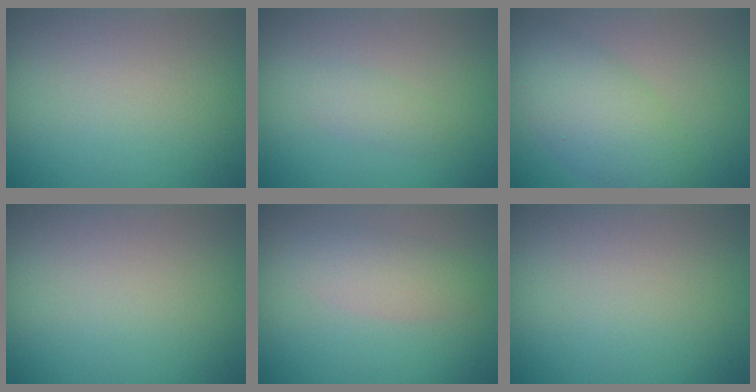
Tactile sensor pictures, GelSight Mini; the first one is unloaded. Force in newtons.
{"total": 1.3, "press": 1.3, "slide": 0.1}
{"total": 5.3, "press": 5.3, "slide": 0.2}
{"total": 0.0}
{"total": 2.5, "press": 2.5, "slide": 0.1}
{"total": 0.0}